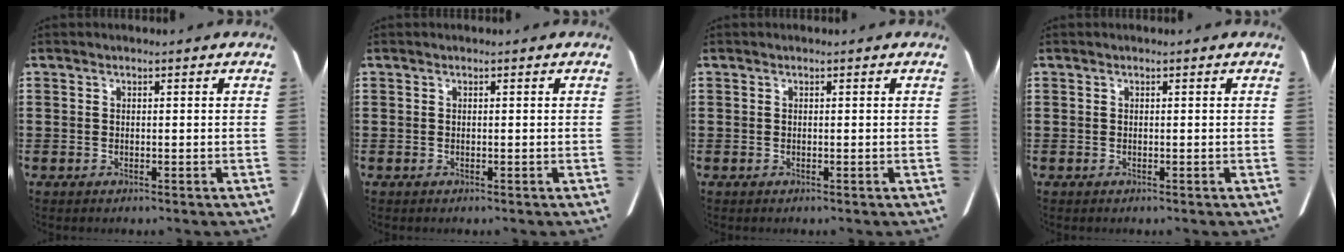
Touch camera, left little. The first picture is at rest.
{"total": 0.0}
{"total": 0.0}
{"total": 0.0}